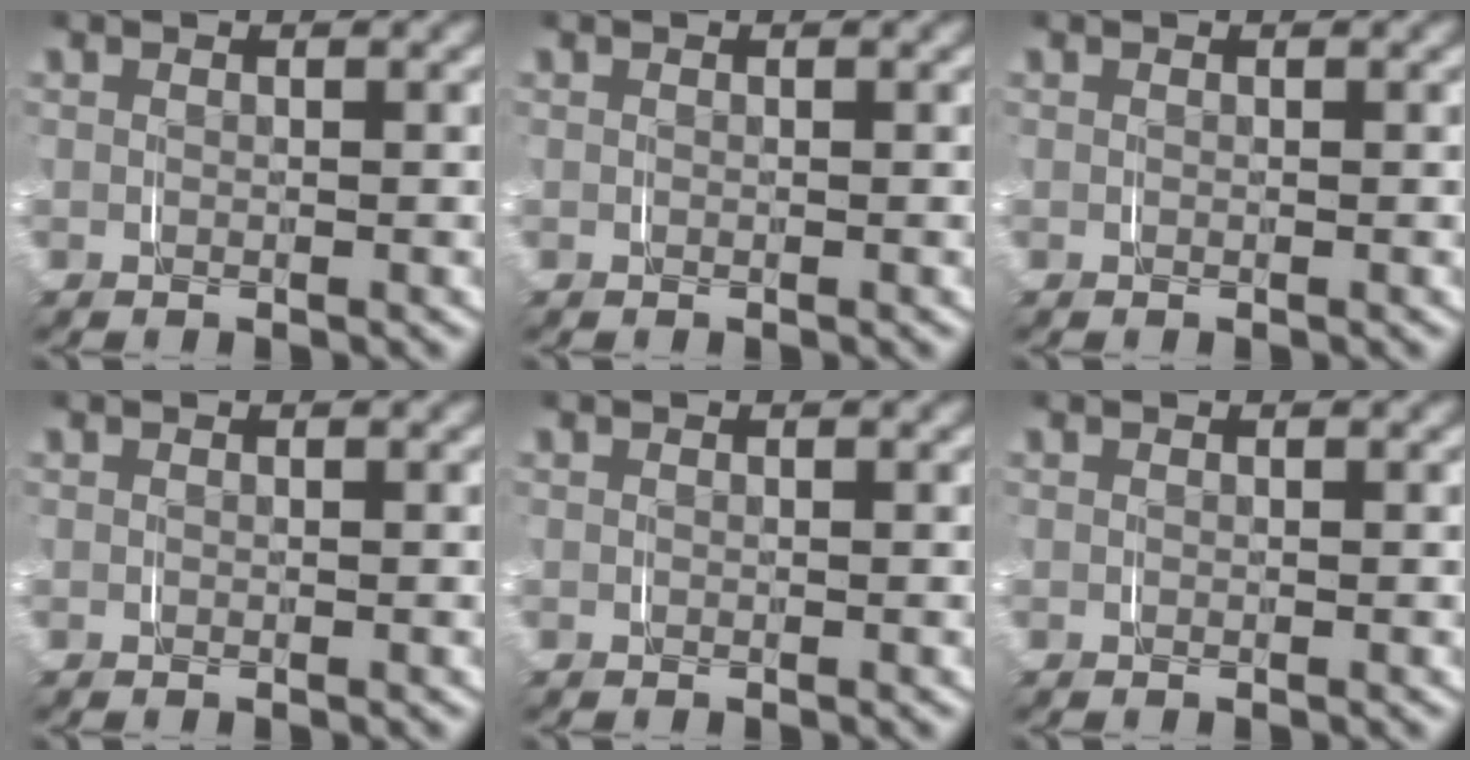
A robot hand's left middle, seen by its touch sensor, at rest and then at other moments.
{"total": 0.0}
{"total": 0.0}
{"total": 0.0}
{"total": 0.0}
{"total": 0.0}